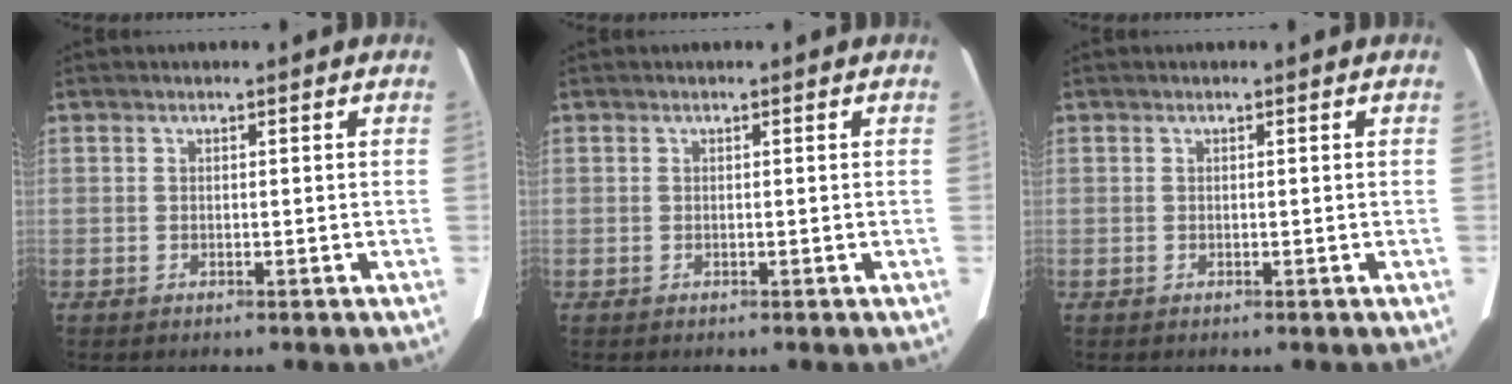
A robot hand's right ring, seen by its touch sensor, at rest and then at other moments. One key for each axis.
{"total": 0.0}
{"total": 0.0}